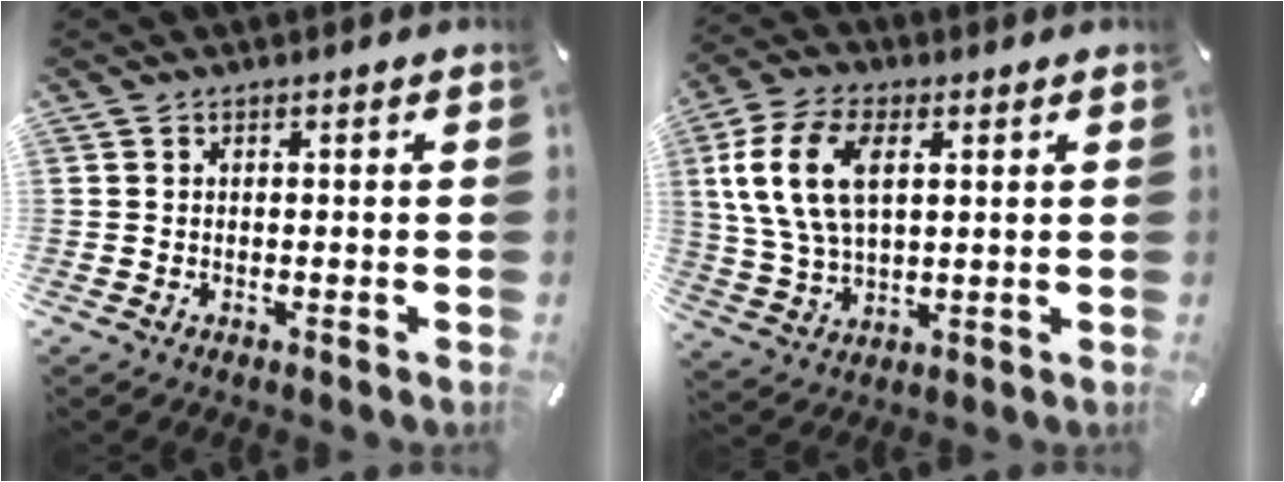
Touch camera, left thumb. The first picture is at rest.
{"total": 12.5, "force": [3.5, 7.7, 9.2], "torque": [-0.228, 0.001, 0.058]}